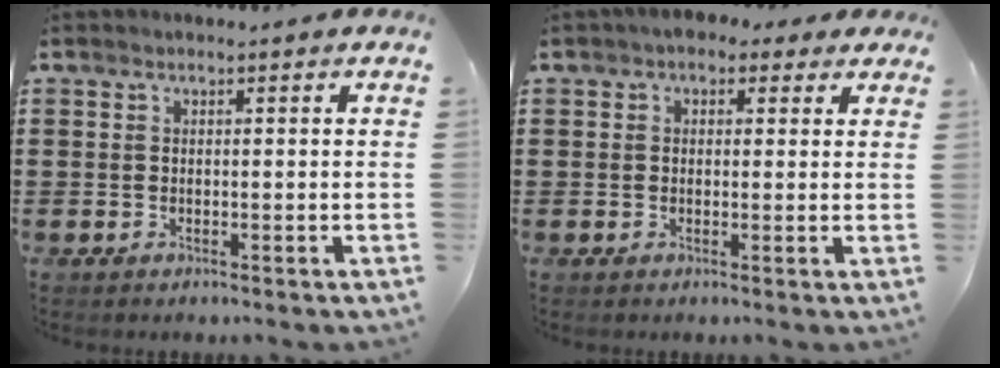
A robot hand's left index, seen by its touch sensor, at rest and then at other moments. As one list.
[{"total": 2.4, "force": [1.3, 1.8, 1.0], "torque": [-0.020, 0.009, 0.020]}]